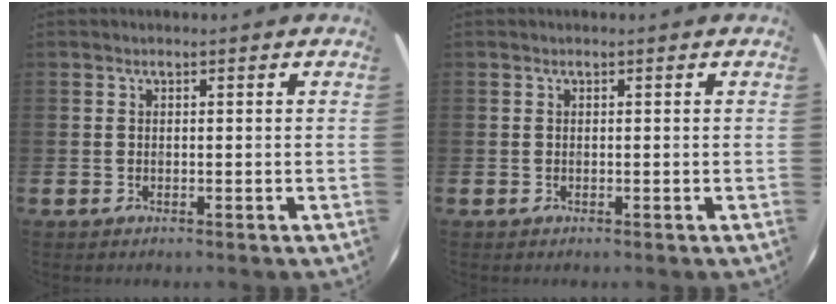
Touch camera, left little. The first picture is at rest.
{"total": 0.0}